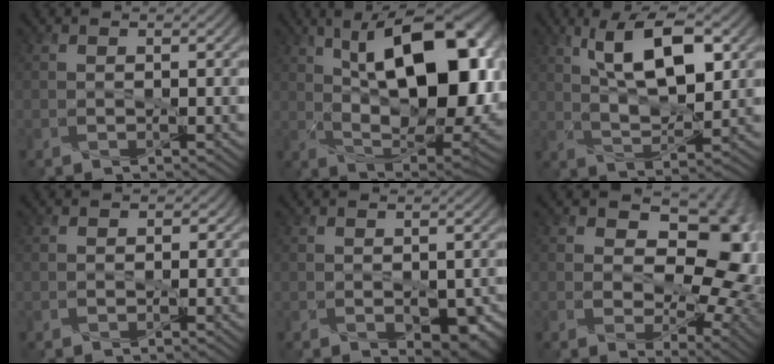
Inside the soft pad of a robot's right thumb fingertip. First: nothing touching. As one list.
[{"total": 17.6, "force": [4.5, 8.2, 14.9], "torque": [-0.220, 0.021, 0.068]}, {"total": 10.2, "force": [3.8, 4.2, 8.4], "torque": [-0.154, 0.003, 0.069]}, {"total": 0.8, "force": [-0.5, 0.6, -0.2], "torque": [0.003, -0.003, -0.012]}, {"total": 2.7, "force": [-0.7, 1.7, 2.0], "torque": [-0.033, -0.013, -0.003]}, {"total": 14.8, "force": [2.6, 9.9, 10.7], "torque": [-0.111, 0.006, 0.047]}]